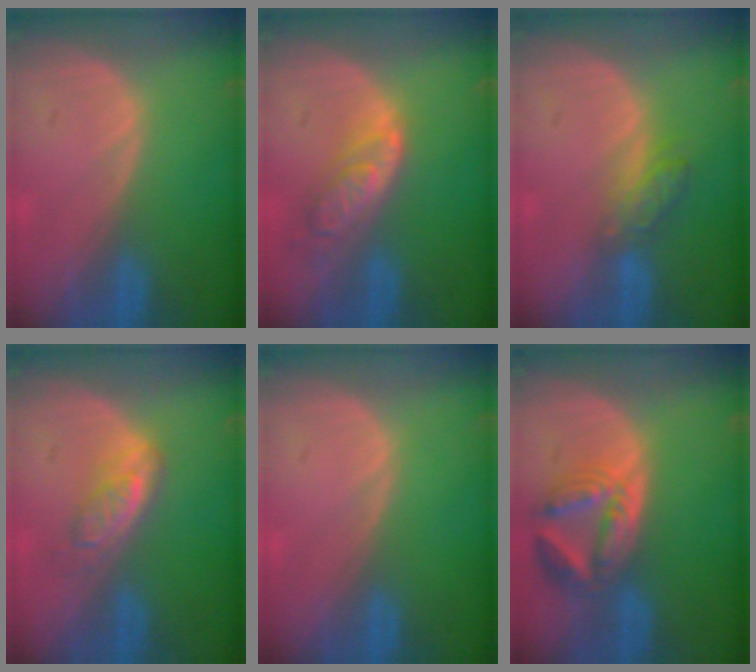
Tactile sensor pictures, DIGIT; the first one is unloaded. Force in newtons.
{"total": 6.2, "press": 5.5, "slide": 2.8}
{"total": 4.4, "press": 4.1, "slide": 1.6}
{"total": 4.5, "press": 4.4, "slide": 1.1}
{"total": 0.0}
{"total": 8.2, "press": 7.3, "slide": 3.8}